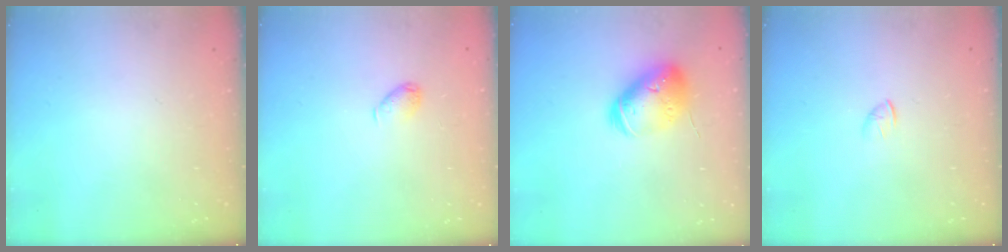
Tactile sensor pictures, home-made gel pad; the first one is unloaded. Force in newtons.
{"total": 4.9, "press": 4.9, "slide": 0.6}
{"total": 14.6, "press": 14.4, "slide": 2.0}
{"total": 1.3, "press": 1.2, "slide": 0.4}